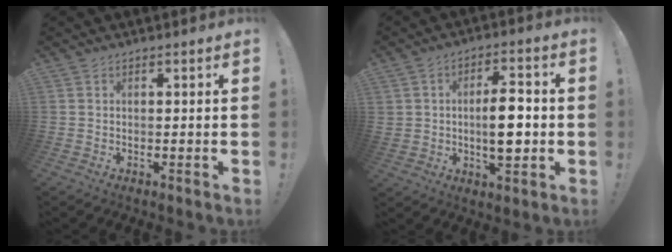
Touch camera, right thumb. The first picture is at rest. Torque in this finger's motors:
{"motor_torque": [3.63, 1.38, 1.24, -1.40, 0.15]}